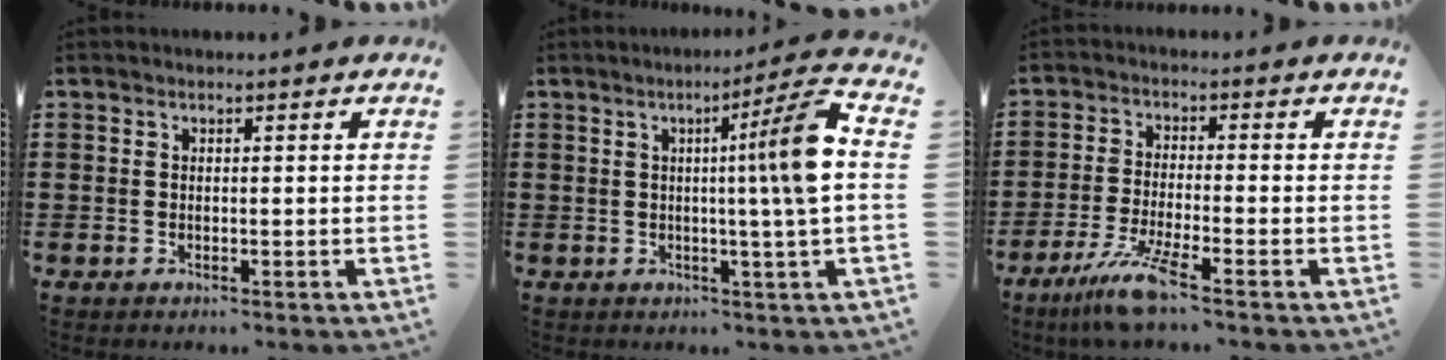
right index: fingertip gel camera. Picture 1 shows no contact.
{"total": 9.9, "force": [1.2, -0.8, 9.8], "torque": [-0.156, -0.013, 0.006]}
{"total": 6.8, "force": [-4.5, 0.0, 5.1], "torque": [-0.123, -0.023, -0.087]}